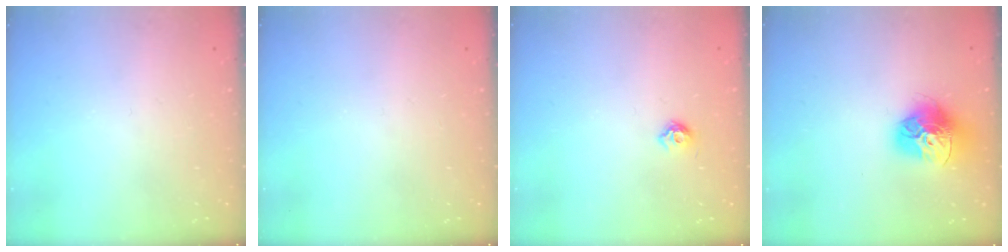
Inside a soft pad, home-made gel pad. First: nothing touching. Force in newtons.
{"total": 0.0}
{"total": 5.6, "press": 5.5, "slide": 1.0}
{"total": 16.0, "press": 15.9, "slide": 1.7}